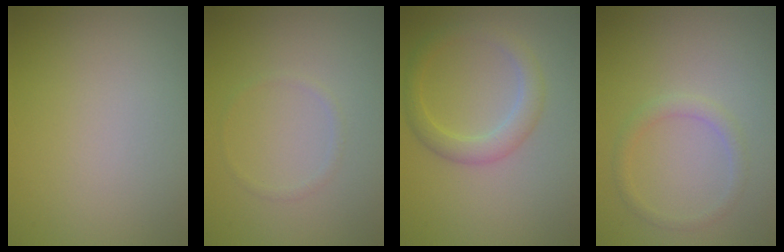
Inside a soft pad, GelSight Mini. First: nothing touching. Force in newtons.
{"total": 0.6, "press": 0.6, "slide": 0.1}
{"total": 2.7, "press": 2.7, "slide": 0.1}
{"total": 1.4, "press": 1.4, "slide": 0.1}